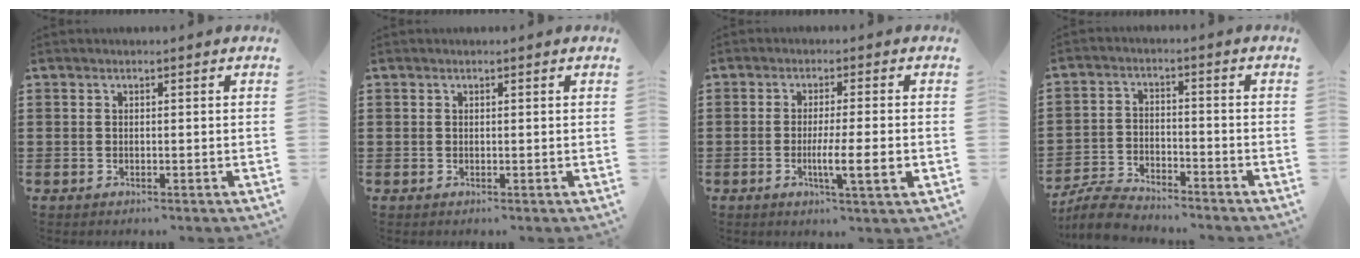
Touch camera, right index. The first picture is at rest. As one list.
[{"total": 0.0}, {"total": 6.3, "force": [-1.5, 0.4, 6.1], "torque": [-0.099, -0.012, -0.025]}, {"total": 5.5, "force": [-5.3, 0.8, 1.1], "torque": [-0.040, 0.004, -0.110]}]